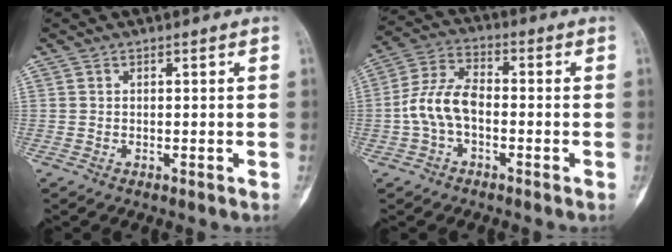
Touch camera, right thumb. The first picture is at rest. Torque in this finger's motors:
{"motor_torque": [1.00, 1.05, 0.45, -0.33, 0.11]}